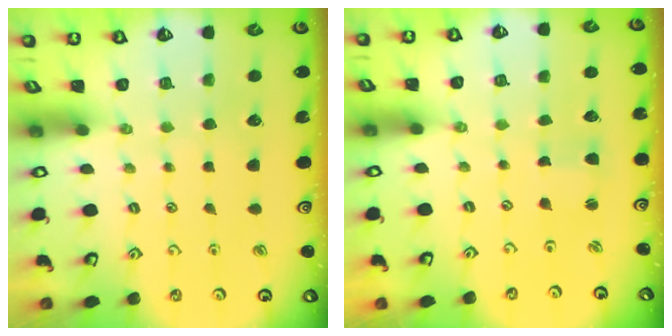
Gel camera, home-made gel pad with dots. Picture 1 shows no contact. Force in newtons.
{"total": 1.5, "press": 1.4, "slide": 0.3}